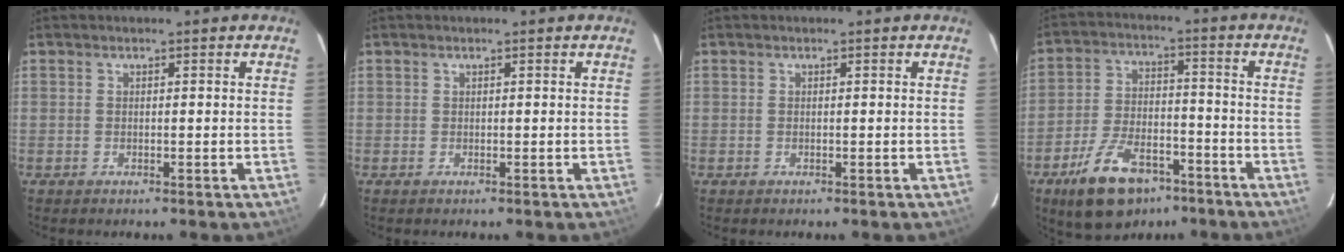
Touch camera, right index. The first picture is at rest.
{"total": 0.0}
{"total": 0.0}
{"total": 14.8, "force": [-9.4, 7.5, 8.6], "torque": [-0.179, -0.001, -0.154]}